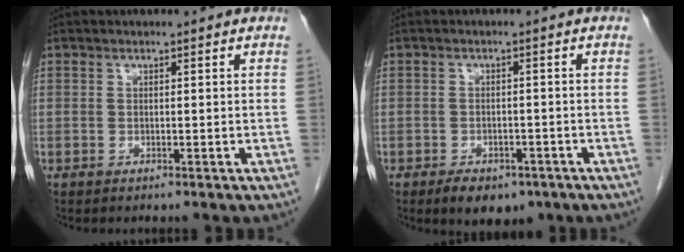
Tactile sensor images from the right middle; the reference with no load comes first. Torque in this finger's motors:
{"motor_torque": [0.77, -0.50, 0.07, 0.03]}